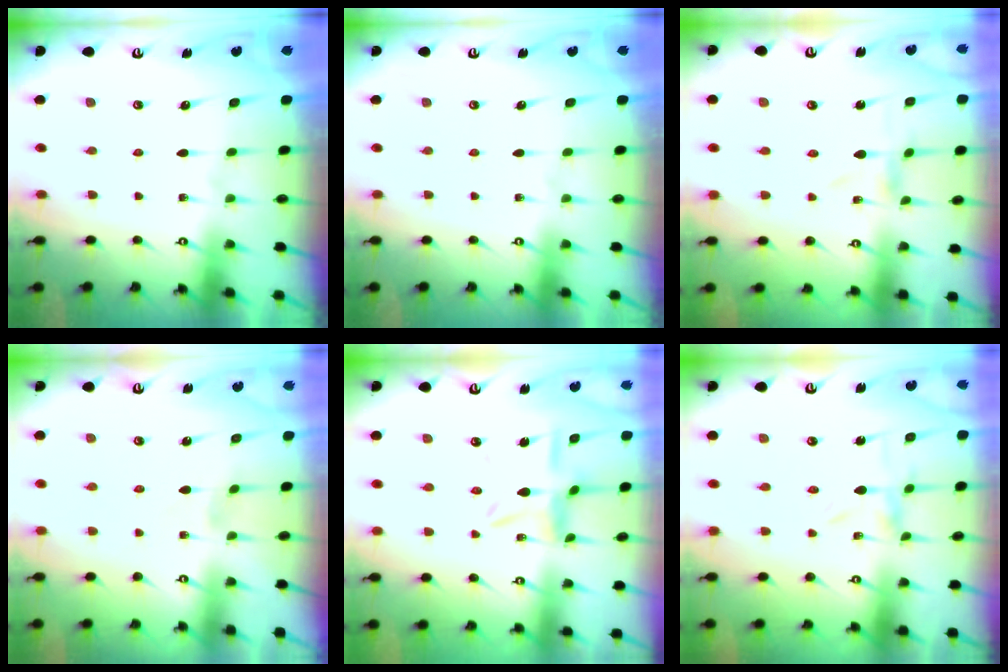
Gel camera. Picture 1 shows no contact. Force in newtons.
{"total": 0.0}
{"total": 0.0}
{"total": 0.0}
{"total": 8.1, "press": 8.1, "slide": 0.7}
{"total": 0.0}